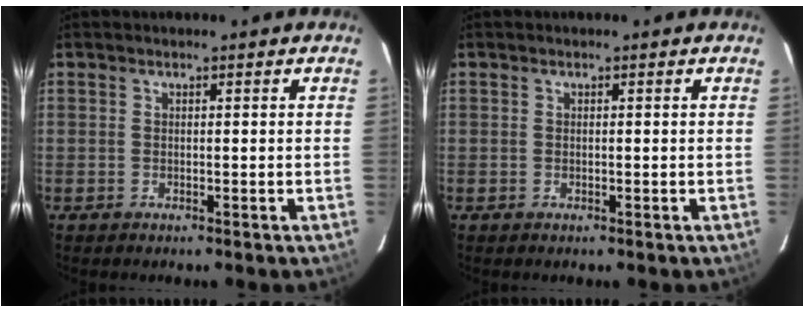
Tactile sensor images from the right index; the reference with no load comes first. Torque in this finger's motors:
{"motor_torque": [-0.21, -0.08, -0.01, 0.00]}